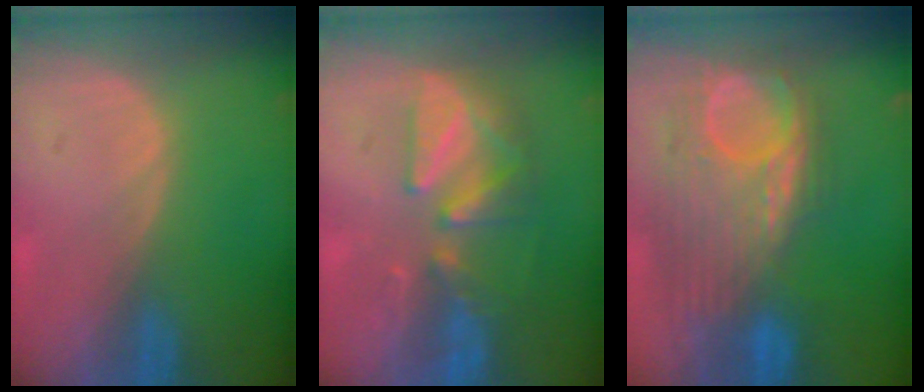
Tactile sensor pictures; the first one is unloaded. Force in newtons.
{"total": 7.6, "press": 7.5, "slide": 1.5}
{"total": 11.5, "press": 10.4, "slide": 4.9}